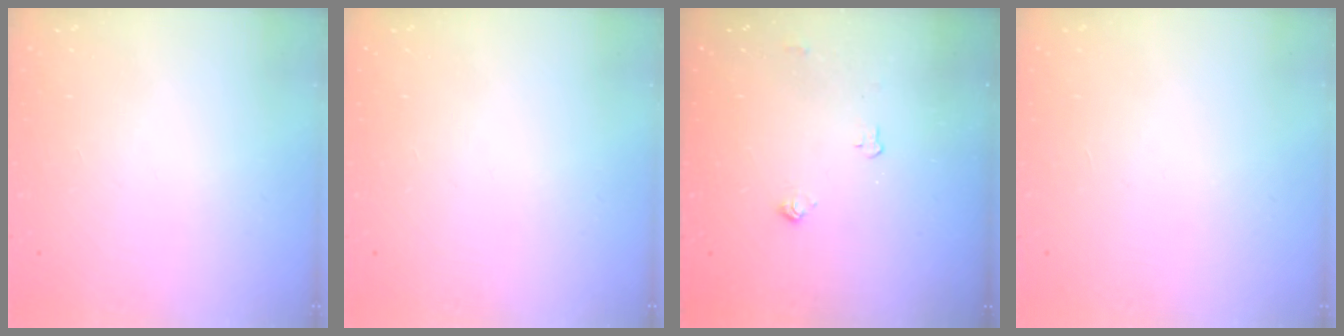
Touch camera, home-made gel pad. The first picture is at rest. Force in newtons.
{"total": 0.0}
{"total": 3.9, "press": 3.8, "slide": 0.6}
{"total": 0.0}